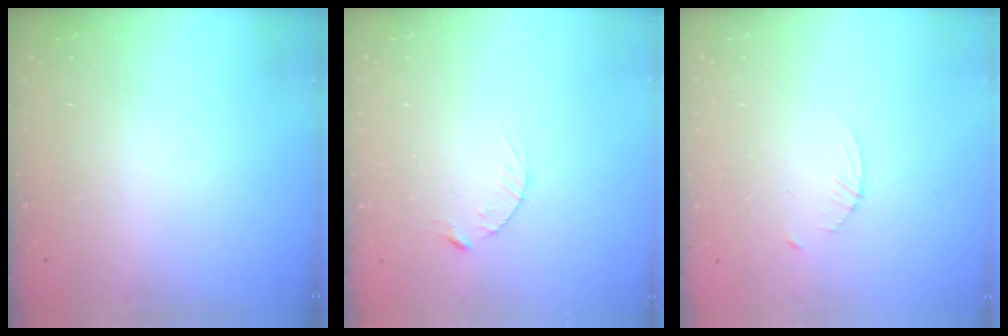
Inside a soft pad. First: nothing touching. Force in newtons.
{"total": 2.8, "press": 2.8, "slide": 0.4}
{"total": 2.3, "press": 2.3, "slide": 0.3}